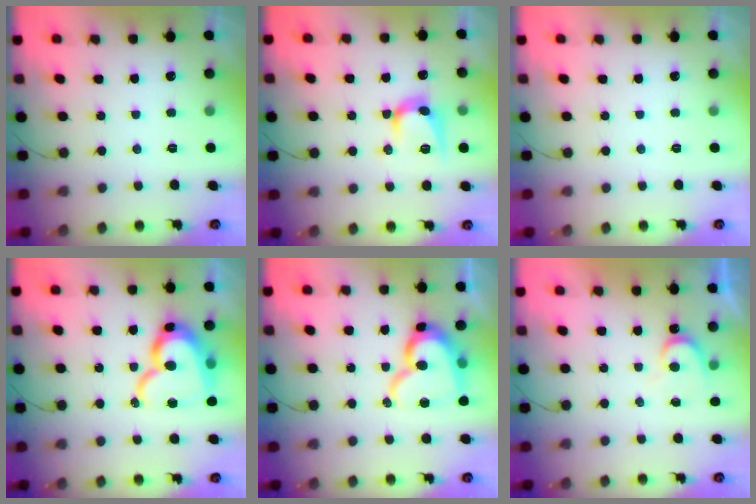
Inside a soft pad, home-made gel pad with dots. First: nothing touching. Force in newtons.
{"total": 10.3, "press": 10.3, "slide": 0.7}
{"total": 0.0}
{"total": 17.5, "press": 17.4, "slide": 1.5}
{"total": 16.4, "press": 16.4, "slide": 1.5}
{"total": 5.8, "press": 5.8, "slide": 0.6}